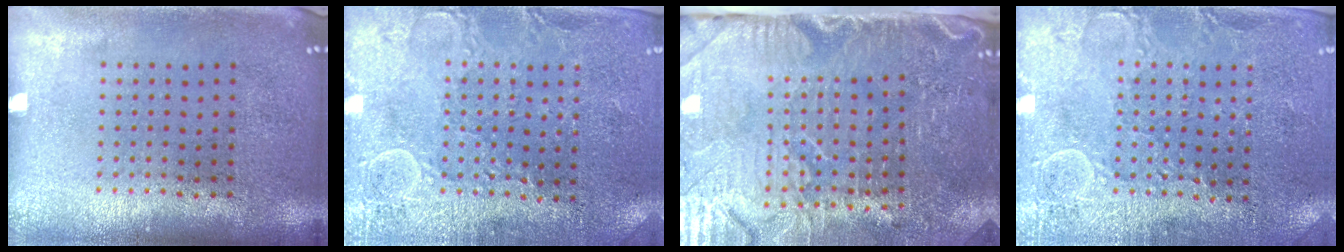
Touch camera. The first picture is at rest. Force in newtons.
{"total": 2.8, "press": 2.7, "slide": 0.7}
{"total": 5.1, "press": 4.3, "slide": 2.7}
{"total": 2.8, "press": 2.7, "slide": 0.8}